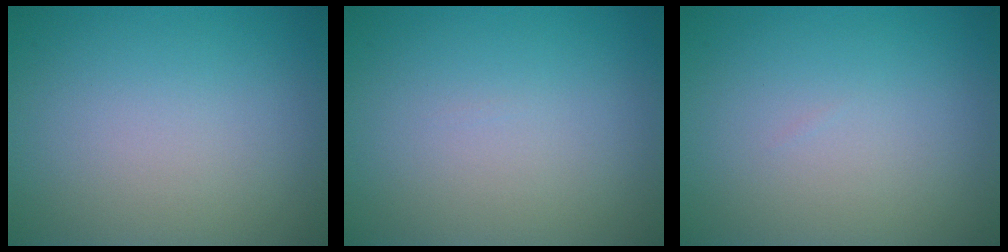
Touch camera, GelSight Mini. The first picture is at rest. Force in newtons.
{"total": 0.0}
{"total": 0.0}